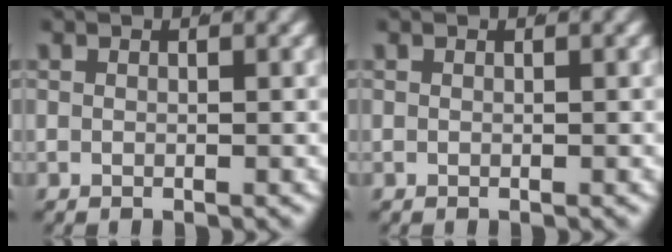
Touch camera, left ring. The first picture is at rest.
{"total": 0.0}